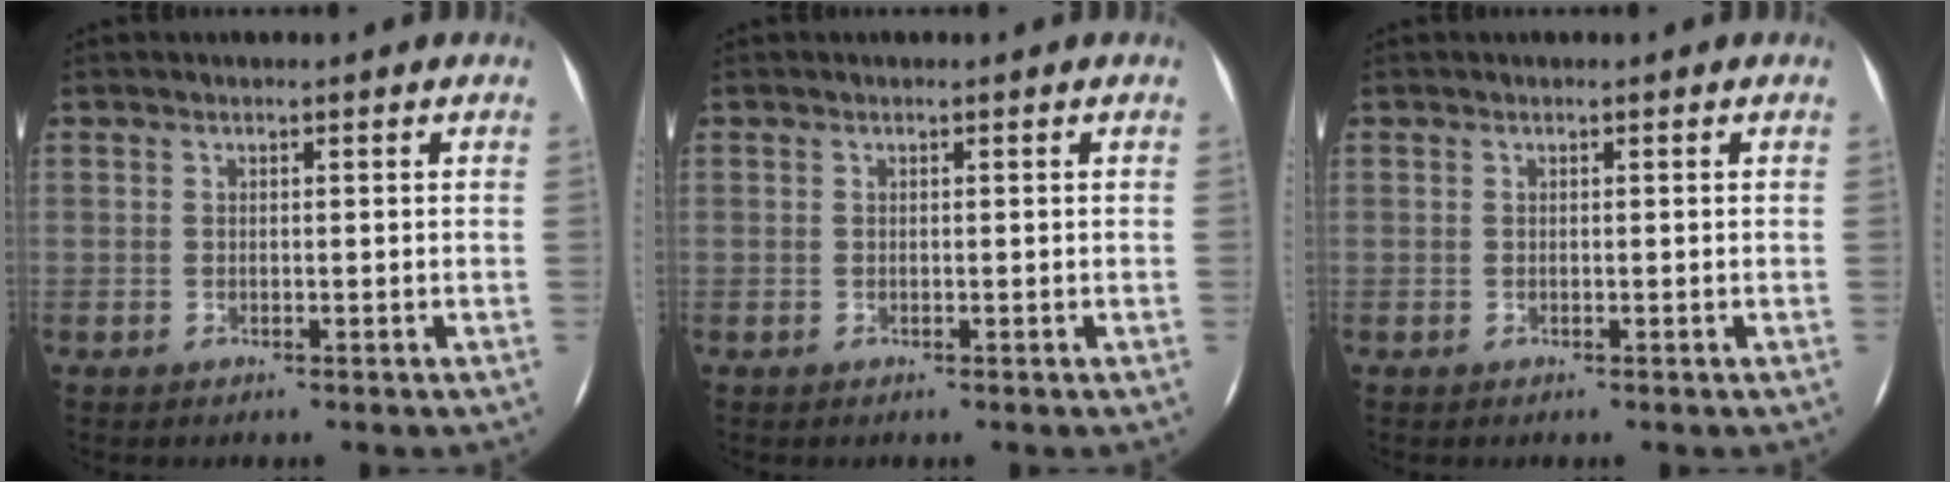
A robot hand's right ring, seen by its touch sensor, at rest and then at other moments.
{"total": 0.0}
{"total": 0.0}